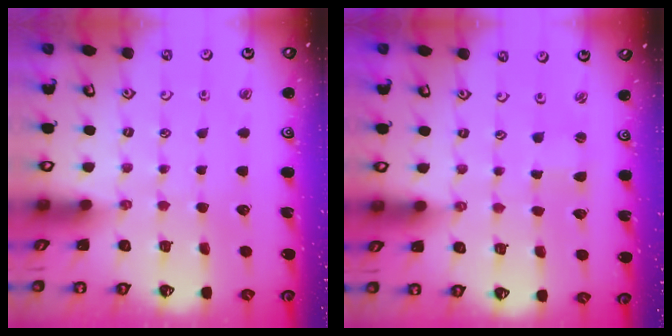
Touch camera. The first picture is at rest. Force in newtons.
{"total": 1.4, "press": 1.4, "slide": 0.3}